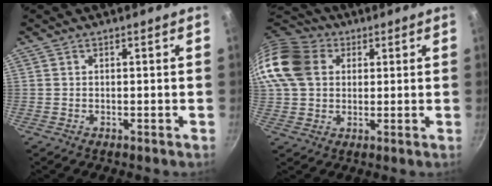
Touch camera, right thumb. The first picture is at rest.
{"total": 16.5, "force": [4.4, 12.9, 9.2], "torque": [-0.187, 0.022, 0.072]}